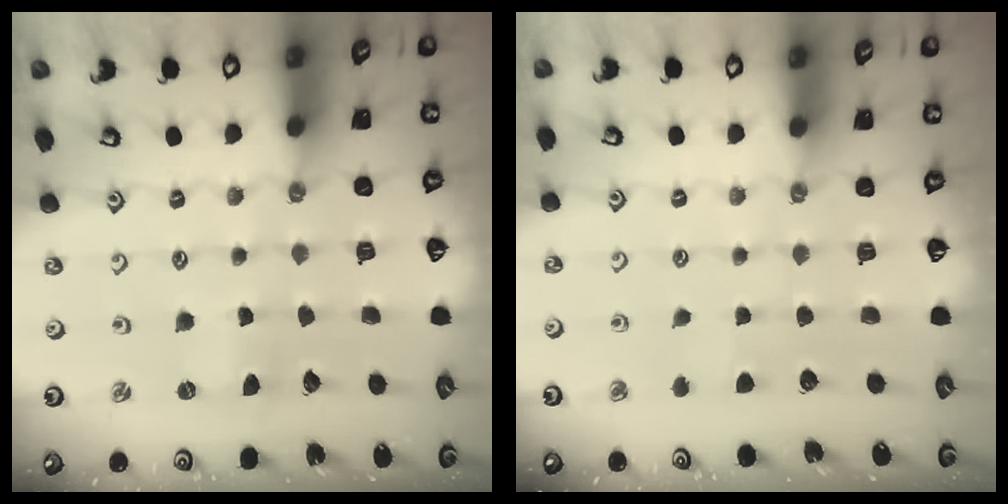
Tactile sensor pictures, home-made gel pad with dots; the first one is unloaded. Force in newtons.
{"total": 3.0, "press": 3.0, "slide": 0.3}